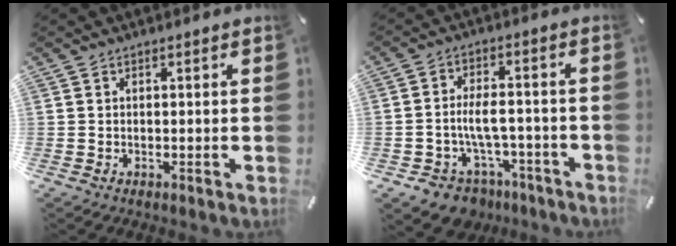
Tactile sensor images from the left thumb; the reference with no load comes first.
{"total": 9.1, "force": [-3.1, 6.9, 5.1], "torque": [-0.105, 0.021, -0.047]}